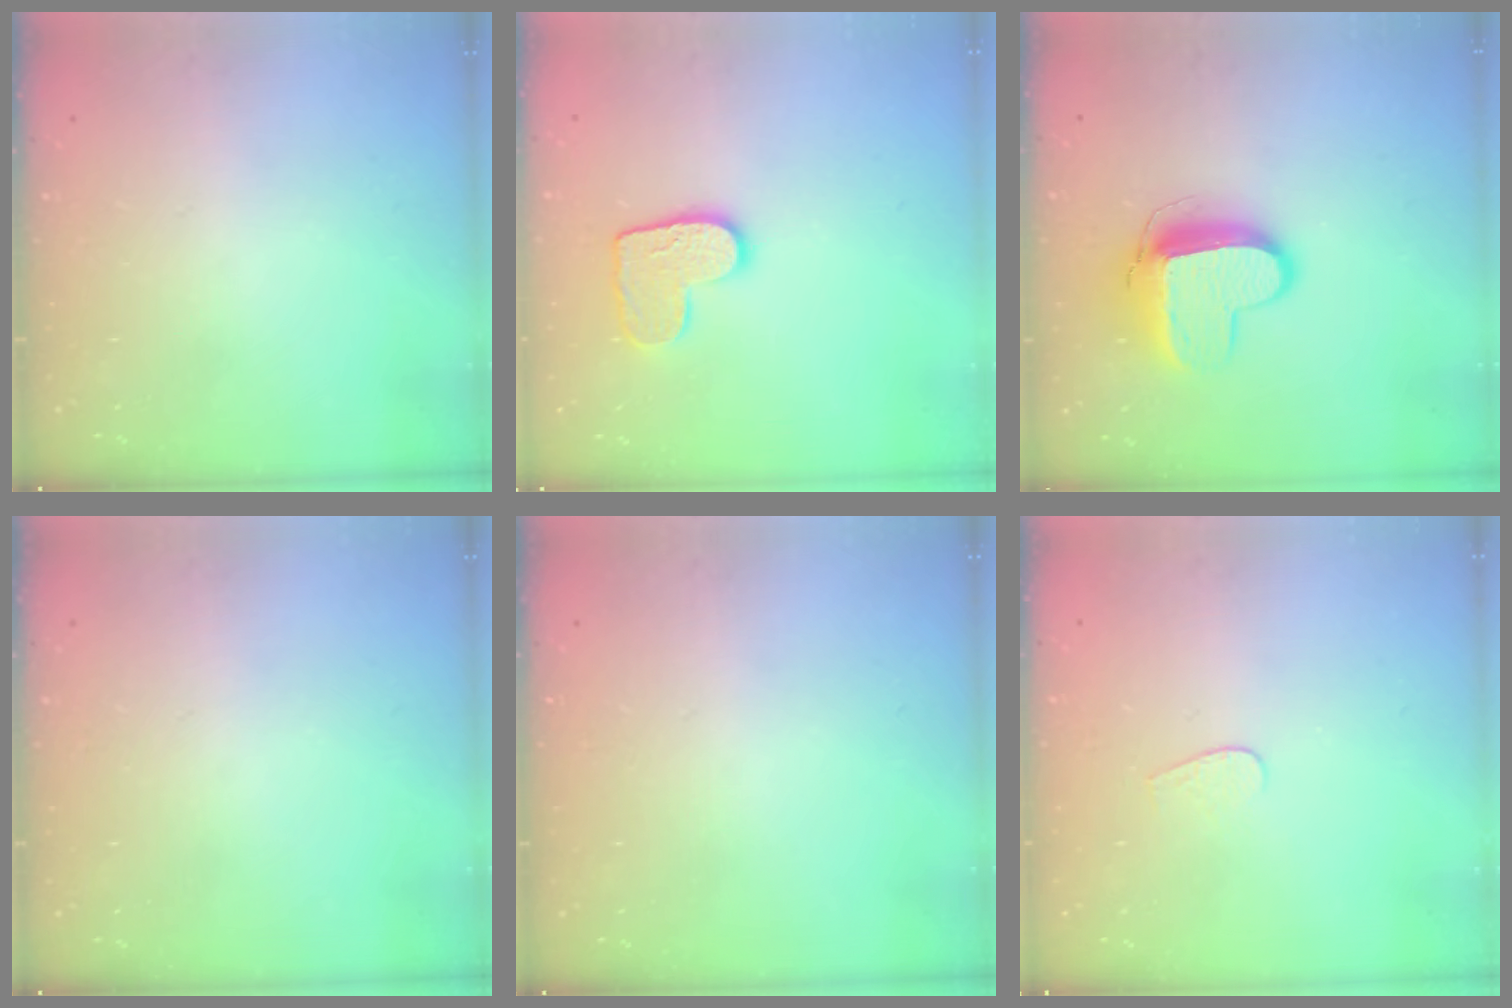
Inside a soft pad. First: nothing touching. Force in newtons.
{"total": 10.3, "press": 10.2, "slide": 0.6}
{"total": 11.1, "press": 11.0, "slide": 1.3}
{"total": 0.0}
{"total": 0.0}
{"total": 3.5, "press": 3.5, "slide": 0.3}